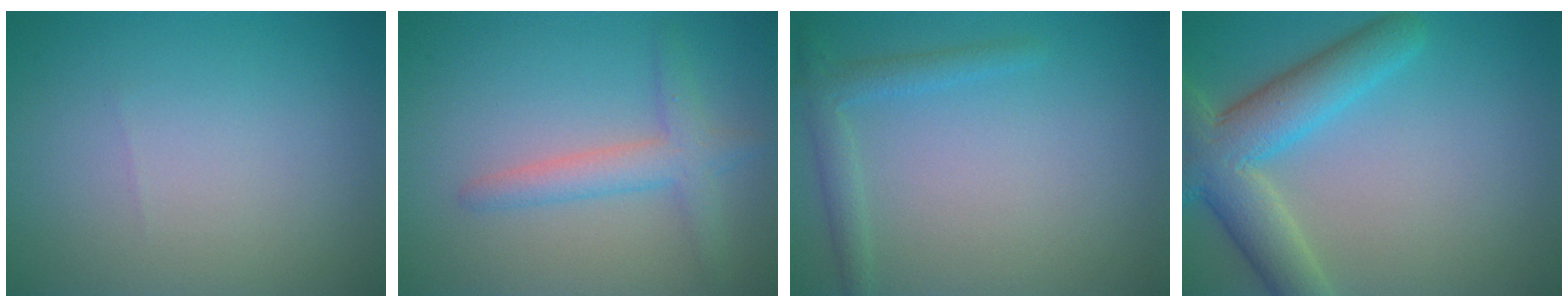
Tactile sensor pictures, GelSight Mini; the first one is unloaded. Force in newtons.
{"total": 3.0, "press": 3.0, "slide": 0.1}
{"total": 2.0, "press": 2.0, "slide": 0.1}
{"total": 6.8, "press": 6.8, "slide": 0.3}